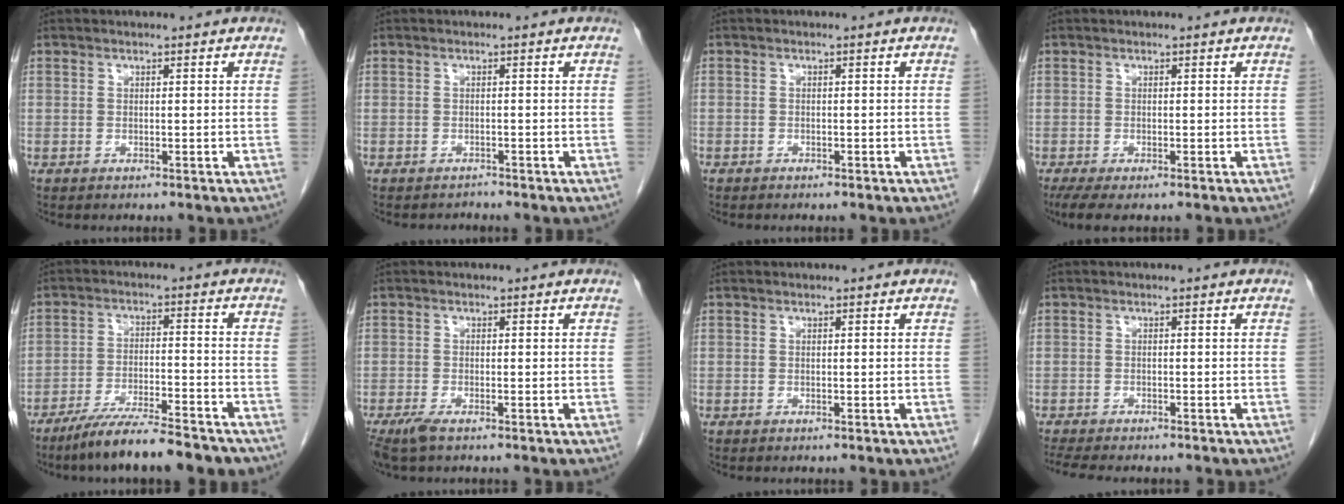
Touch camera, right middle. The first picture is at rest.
{"total": 0.9, "force": [-0.8, 0.0, -0.4], "torque": [0.000, -0.008, -0.013]}
{"total": 0.6, "force": [-0.5, 0.4, 0.1], "torque": [-0.011, 0.001, -0.010]}
{"total": 3.7, "force": [-2.4, 1.0, 2.6], "torque": [-0.052, -0.014, -0.039]}
{"total": 12.7, "force": [-10.6, 1.3, 6.8], "torque": [-0.106, -0.017, -0.170]}
{"total": 2.7, "force": [-1.8, 0.6, 1.9], "torque": [-0.043, -0.009, -0.035]}
{"total": 0.0}
{"total": 8.2, "force": [-7.1, 1.6, 3.7], "torque": [-0.060, -0.009, -0.104]}